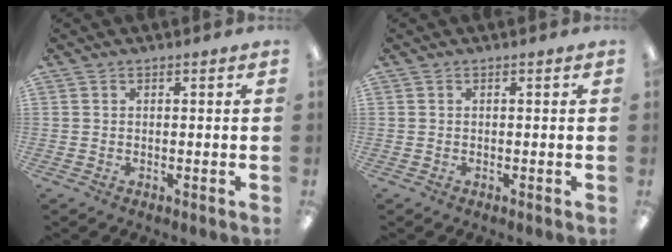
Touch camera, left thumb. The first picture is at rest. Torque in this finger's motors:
{"motor_torque": [0.01, 0.01, 0.00, 0.00, 0.00]}